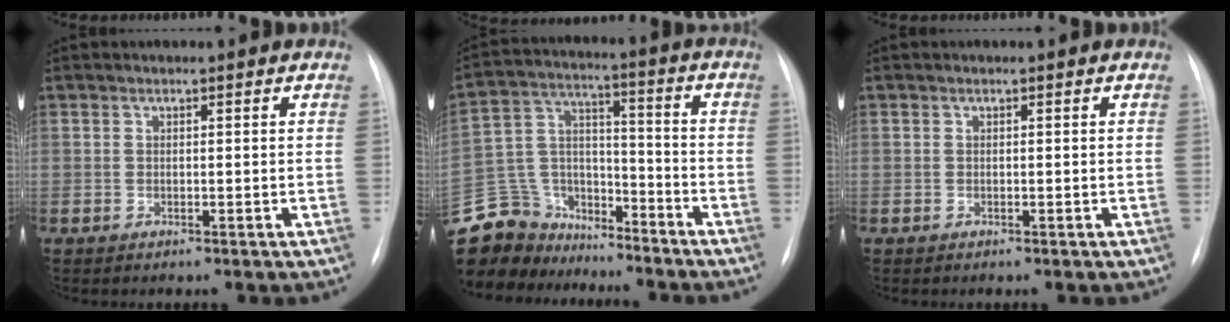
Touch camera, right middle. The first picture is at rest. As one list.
[{"total": 16.4, "force": [-14.2, 7.9, 2.2], "torque": [-0.064, 0.057, -0.246]}, {"total": 0.0}]